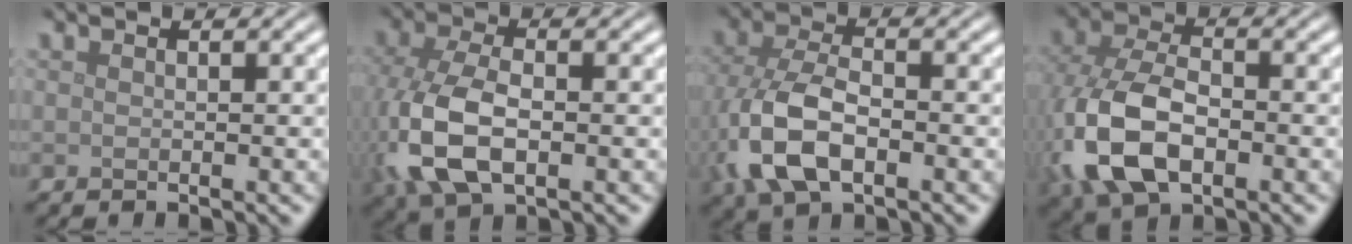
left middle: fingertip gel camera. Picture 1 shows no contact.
{"total": 8.6, "force": [-1.4, 4.7, 7.0], "torque": [-0.177, -0.009, -0.031]}
{"total": 7.8, "force": [-2.4, 4.3, 6.1], "torque": [-0.149, -0.007, -0.054]}
{"total": 9.8, "force": [-2.6, 5.9, 7.4], "torque": [-0.188, -0.012, -0.058]}